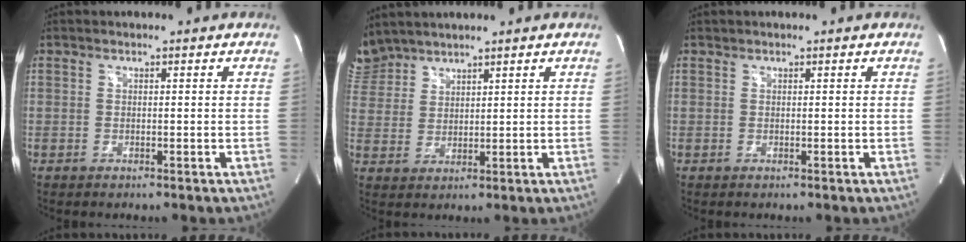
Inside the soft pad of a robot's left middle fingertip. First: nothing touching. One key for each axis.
{"total": 6.0, "fx": 5.7, "fy": 1.9, "fz": 0.2, "tx": -0.014, "ty": 0.016, "tz": 0.127}
{"total": 0.0}